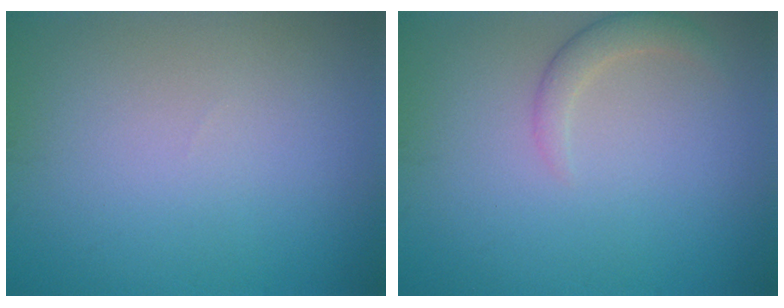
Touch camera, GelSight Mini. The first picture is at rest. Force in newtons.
{"total": 1.8, "press": 1.8, "slide": 0.2}